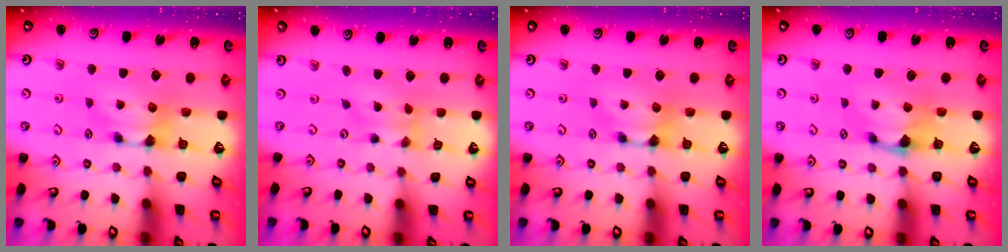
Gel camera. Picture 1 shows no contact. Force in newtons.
{"total": 1.3, "press": 0.7, "slide": 1.1}
{"total": 0.0}
{"total": 1.6, "press": 1.2, "slide": 1.0}